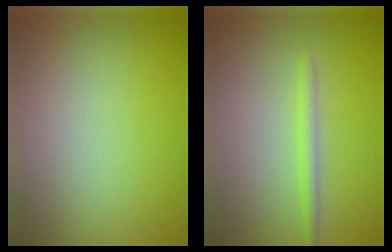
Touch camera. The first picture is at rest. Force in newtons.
{"total": 1.6, "press": 1.6, "slide": 0.0}